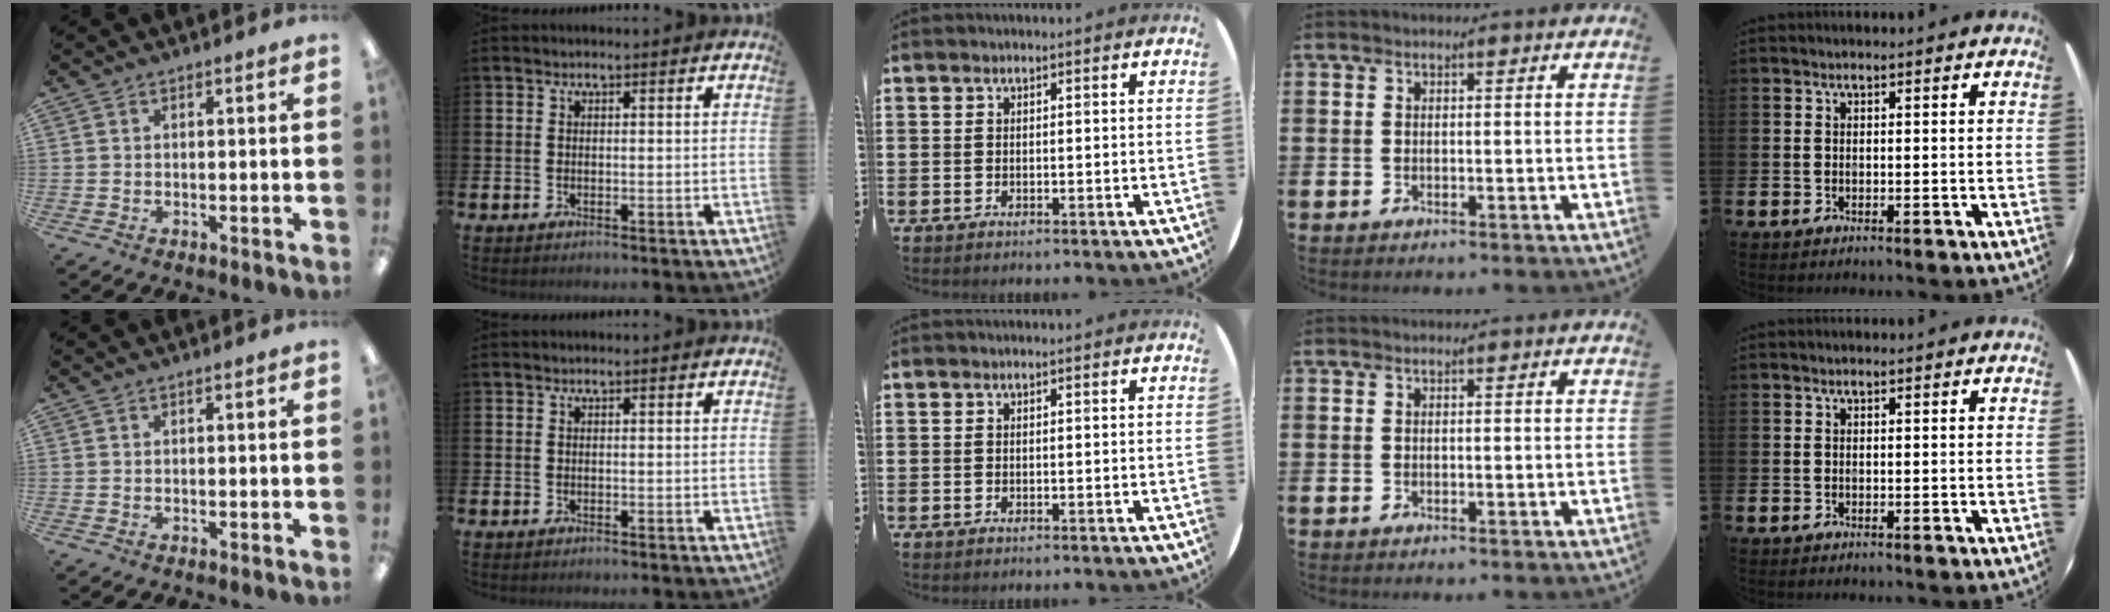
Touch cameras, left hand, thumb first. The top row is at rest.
{}